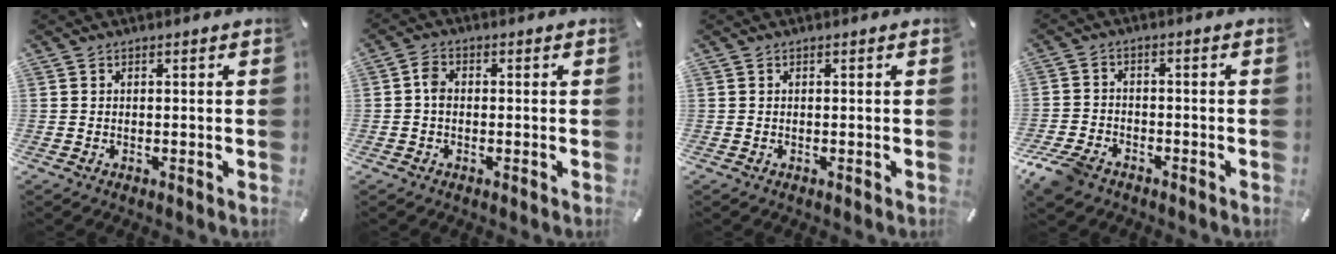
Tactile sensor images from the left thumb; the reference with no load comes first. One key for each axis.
{"total": 3.0, "fx": -0.3, "fy": 2.0, "fz": 2.1, "tx": -0.039, "ty": 0.006, "tz": -0.004}
{"total": 0.0}
{"total": 6.3, "fx": -4.6, "fy": 3.6, "fz": 2.4, "tx": -0.064, "ty": 0.017, "tz": -0.092}